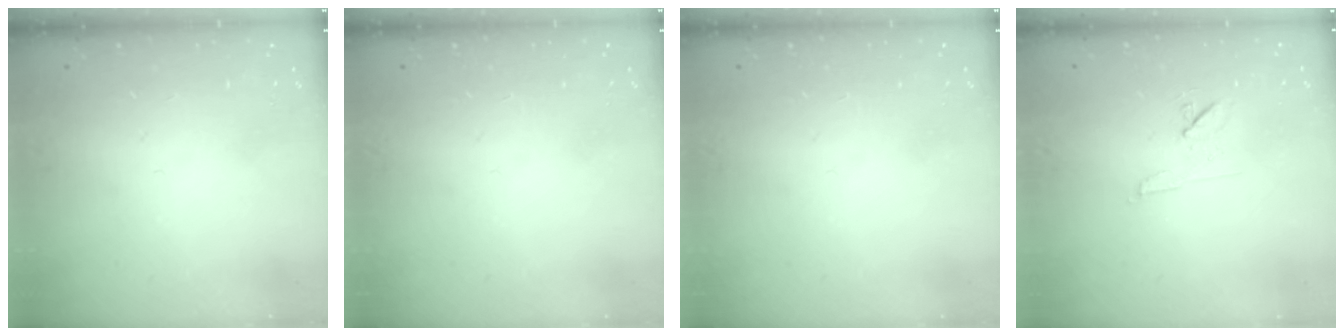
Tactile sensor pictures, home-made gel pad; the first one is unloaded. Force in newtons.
{"total": 0.0}
{"total": 0.0}
{"total": 7.0, "press": 6.9, "slide": 0.9}